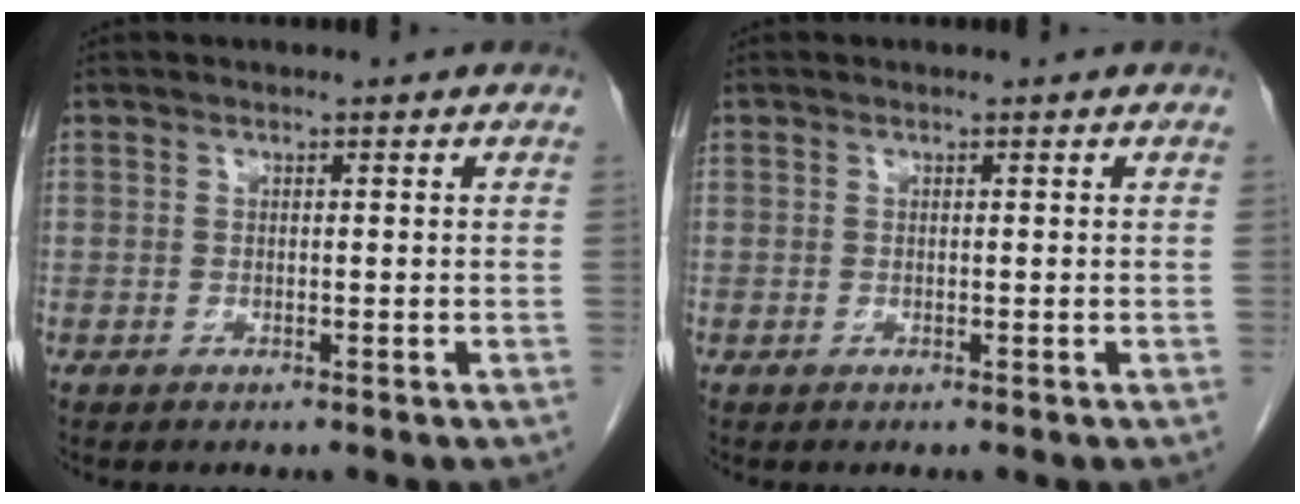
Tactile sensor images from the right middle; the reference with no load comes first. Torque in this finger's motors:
{"motor_torque": [0.00, 0.00, 0.00, 0.00]}